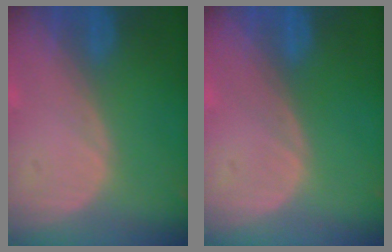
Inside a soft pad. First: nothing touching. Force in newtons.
{"total": 0.0}